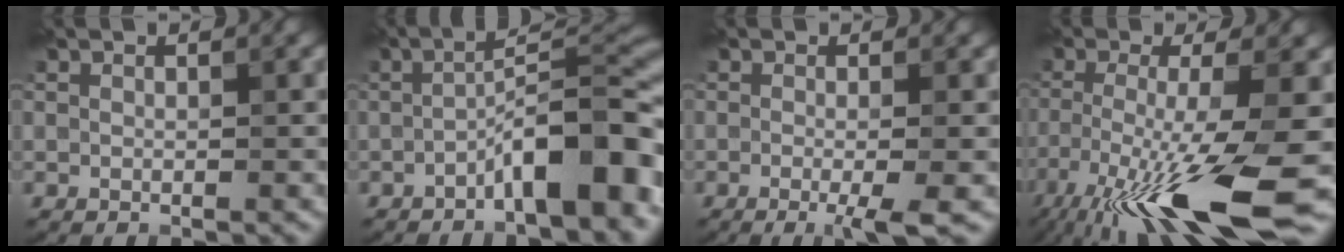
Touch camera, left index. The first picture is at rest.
{"total": 8.7, "force": [-4.0, 2.0, 7.4], "torque": [-0.109, 0.026, -0.070]}
{"total": 3.5, "force": [-1.0, 0.6, 3.2], "torque": [-0.047, -0.010, -0.019]}
{"total": 12.5, "force": [-6.4, 2.2, 10.5], "torque": [-0.192, -0.023, -0.111]}